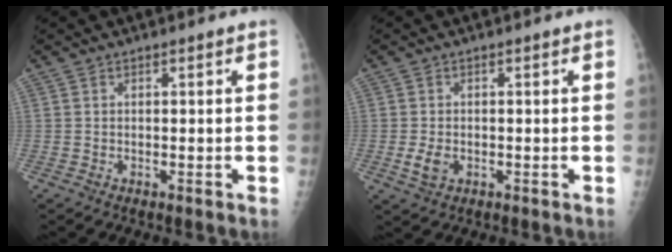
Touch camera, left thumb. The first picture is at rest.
{"total": 3.0, "force": [-0.6, 2.0, 2.1], "torque": [-0.041, -0.003, -0.008]}